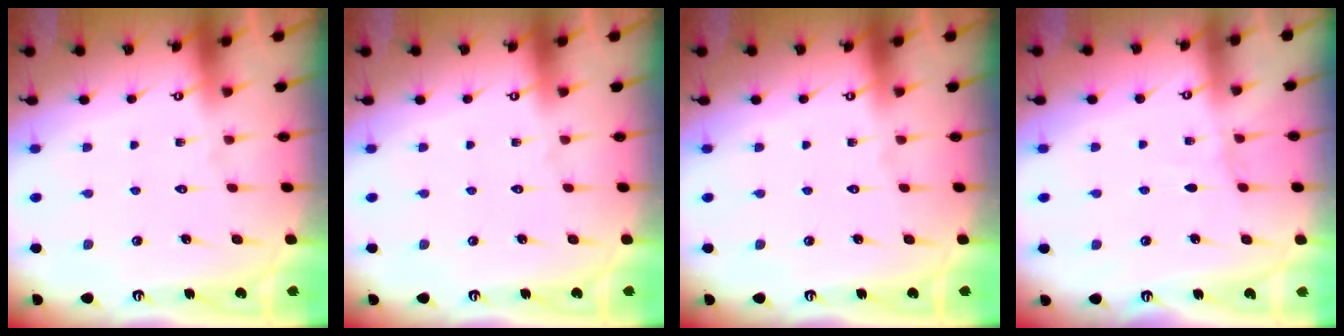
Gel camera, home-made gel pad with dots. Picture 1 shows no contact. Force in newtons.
{"total": 0.0}
{"total": 0.0}
{"total": 3.3, "press": 3.3, "slide": 0.4}